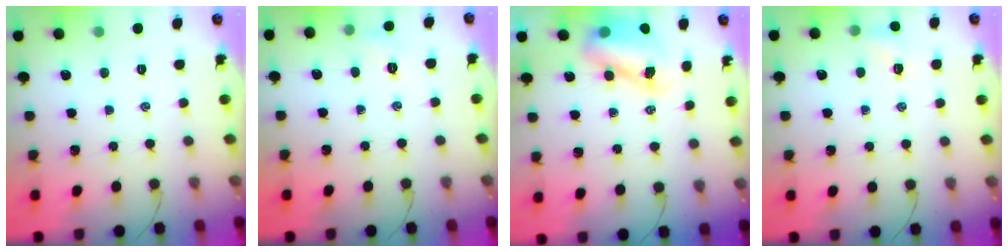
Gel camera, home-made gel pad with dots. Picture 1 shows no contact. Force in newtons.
{"total": 3.6, "press": 3.5, "slide": 1.1}
{"total": 8.5, "press": 8.3, "slide": 2.0}
{"total": 4.8, "press": 4.7, "slide": 1.0}